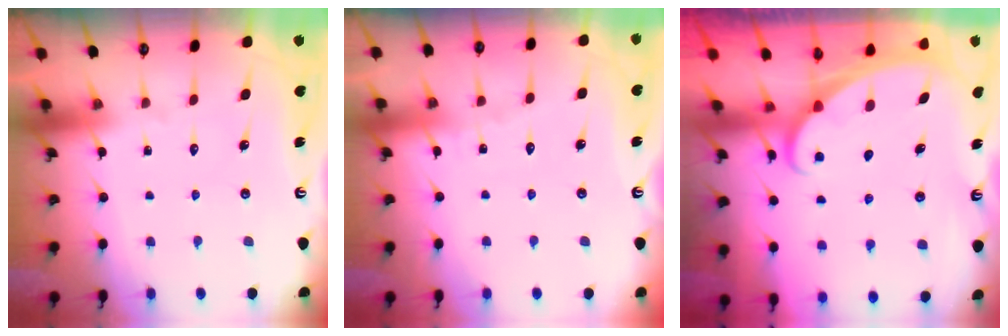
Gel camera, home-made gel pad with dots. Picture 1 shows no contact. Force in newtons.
{"total": 3.4, "press": 3.3, "slide": 0.3}
{"total": 1.7, "press": 1.7, "slide": 0.1}